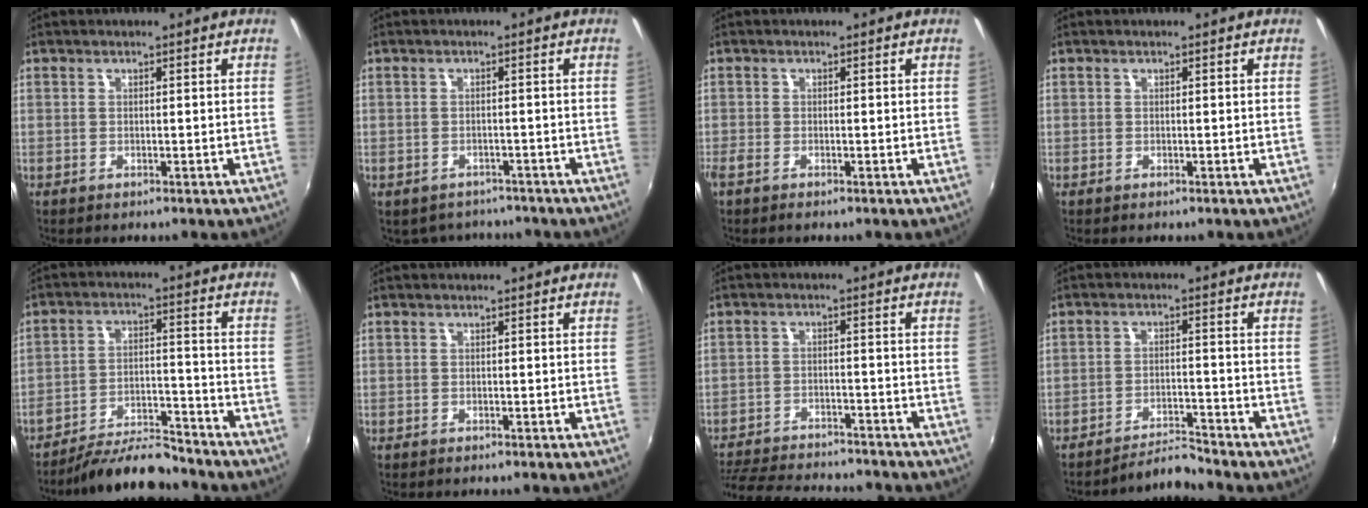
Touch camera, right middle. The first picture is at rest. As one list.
[{"total": 5.5, "force": [-4.7, 2.6, 0.9], "torque": [-0.025, -0.009, -0.062]}, {"total": 1.2, "force": [-0.9, 0.1, 0.8], "torque": [-0.018, -0.005, -0.020]}, {"total": 0.0}, {"total": 11.3, "force": [-10.5, 2.1, 3.9], "torque": [-0.090, 0.000, -0.168]}, {"total": 0.0}, {"total": 17.7, "force": [-15.6, 4.3, 7.2], "torque": [-0.158, -0.018, -0.228]}, {"total": 4.6, "force": [-4.5, -0.9, -0.1], "torque": [-0.013, 0.012, -0.079]}]